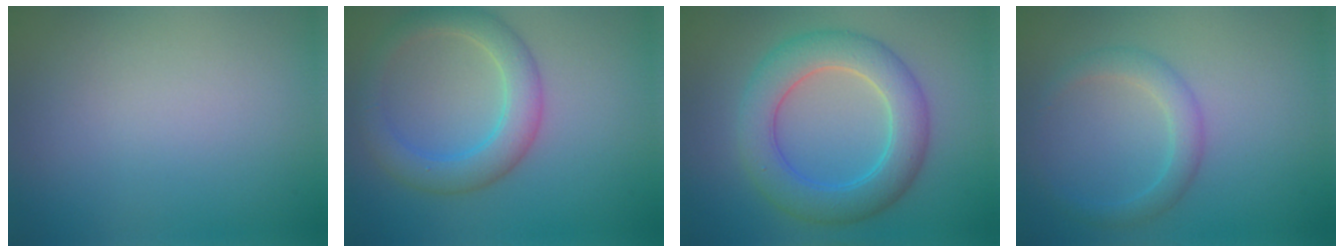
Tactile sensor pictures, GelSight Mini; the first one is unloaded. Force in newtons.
{"total": 4.4, "press": 4.4, "slide": 0.3}
{"total": 6.1, "press": 6.1, "slide": 0.2}
{"total": 2.2, "press": 2.2, "slide": 0.1}